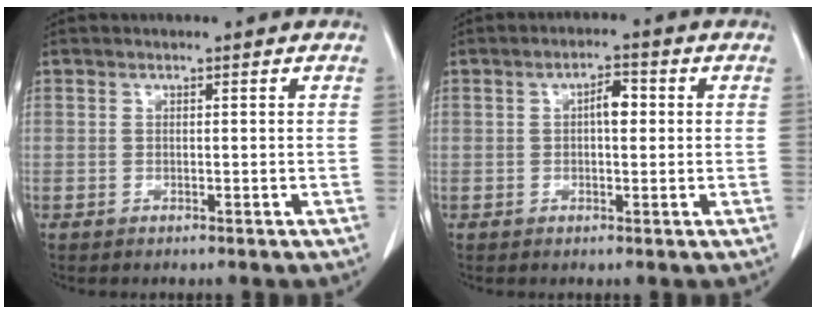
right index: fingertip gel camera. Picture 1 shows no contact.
{"total": 3.2, "force": [0.4, 1.3, 2.9], "torque": [-0.047, 0.009, 0.004]}